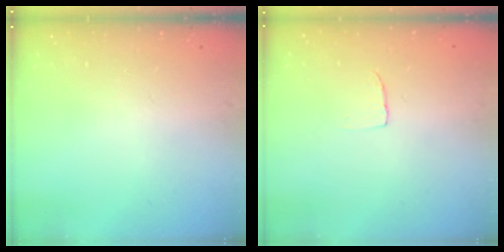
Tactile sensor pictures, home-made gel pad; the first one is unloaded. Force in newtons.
{"total": 2.4, "press": 2.4, "slide": 0.1}